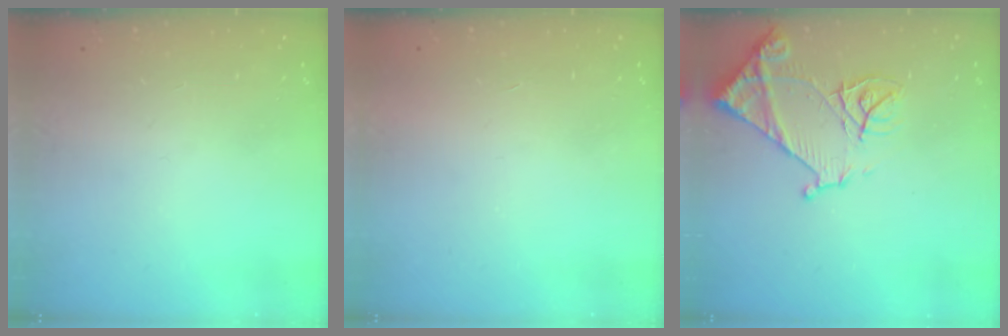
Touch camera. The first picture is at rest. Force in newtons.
{"total": 1.5, "press": 1.5, "slide": 0.1}
{"total": 13.0, "press": 13.0, "slide": 1.3}